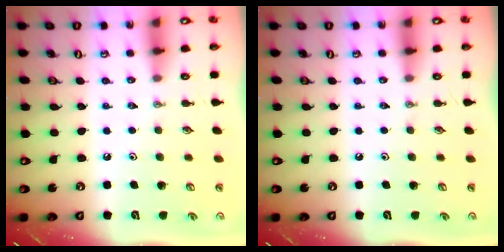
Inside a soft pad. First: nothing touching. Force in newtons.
{"total": 0.0}